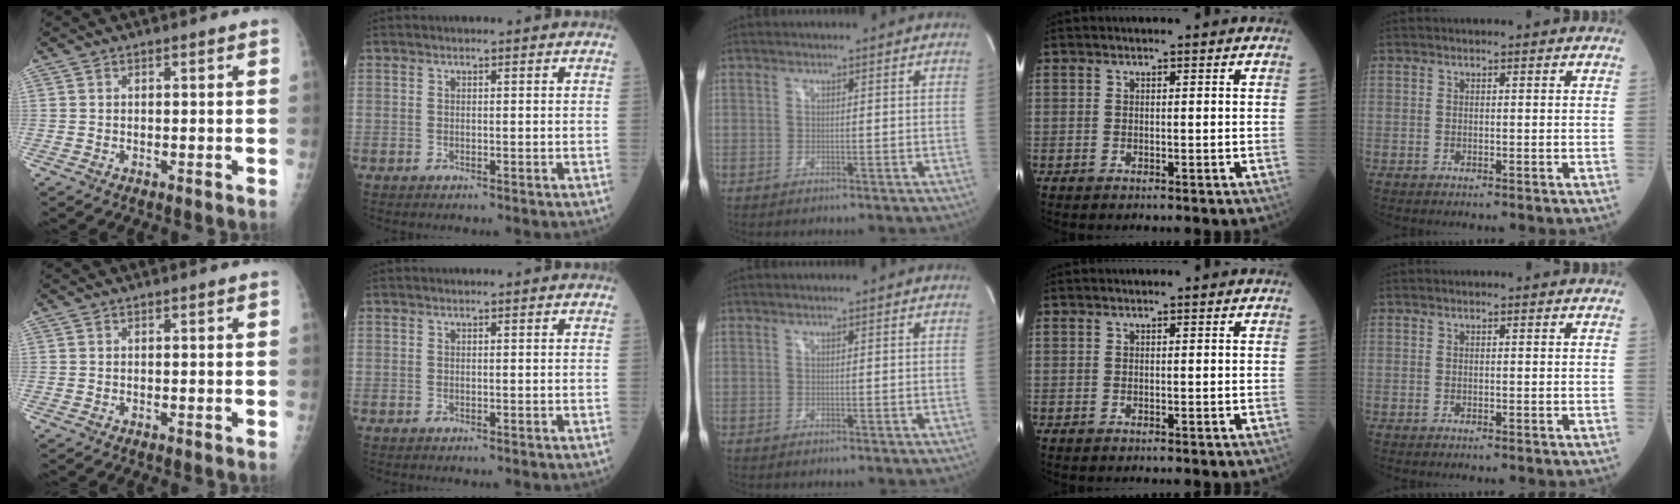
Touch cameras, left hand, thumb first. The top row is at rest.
{}